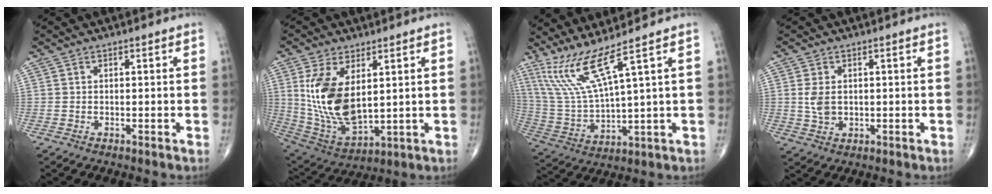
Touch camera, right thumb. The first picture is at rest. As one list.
[{"total": 15.7, "force": [3.4, 8.2, 13.0], "torque": [-0.245, -0.020, 0.086]}, {"total": 10.4, "force": [7.4, -1.3, 7.2], "torque": [-0.165, -0.051, 0.165]}, {"total": 4.2, "force": [0.4, 3.0, 3.0], "torque": [-0.054, -0.003, 0.012]}]